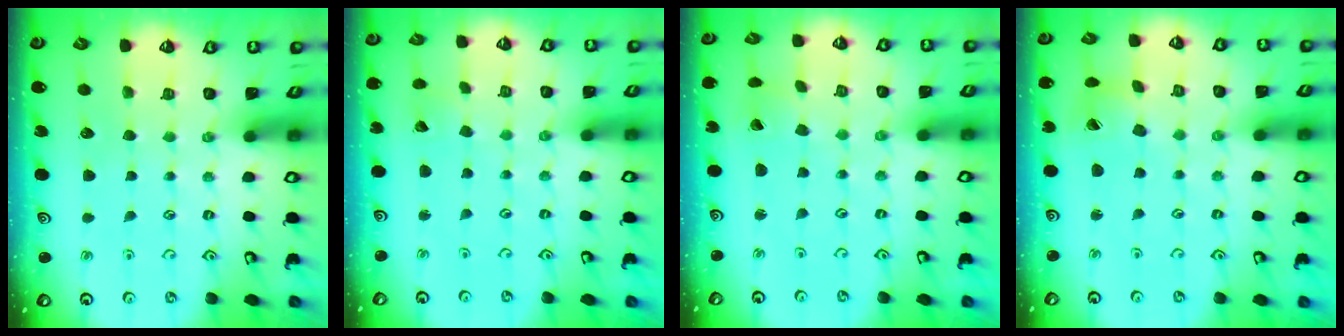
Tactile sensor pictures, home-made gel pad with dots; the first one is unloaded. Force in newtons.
{"total": 2.3, "press": 2.3, "slide": 0.3}
{"total": 1.5, "press": 1.5, "slide": 0.3}
{"total": 5.4, "press": 5.4, "slide": 0.5}